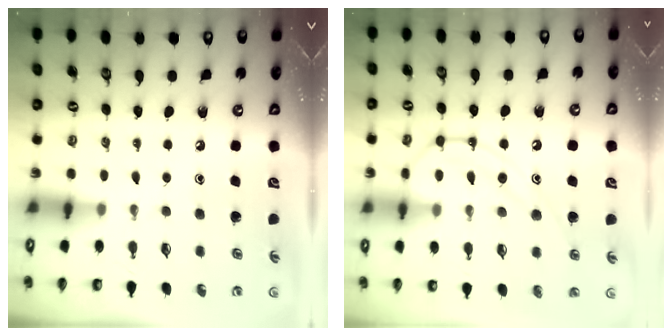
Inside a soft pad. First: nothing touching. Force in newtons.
{"total": 12.1, "press": 12.1, "slide": 1.2}